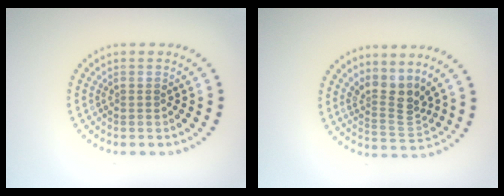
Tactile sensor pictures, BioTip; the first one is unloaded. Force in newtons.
{"total": 3.2, "press": 2.2, "slide": 2.4}